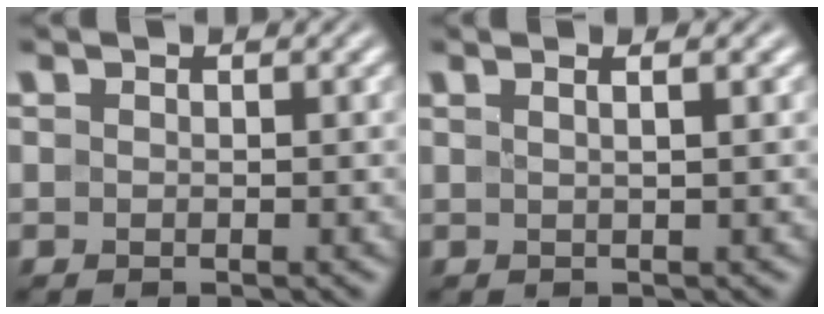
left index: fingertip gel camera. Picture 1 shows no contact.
{"total": 2.5, "force": [1.2, 1.0, 2.0], "torque": [-0.008, 0.008, -0.013]}